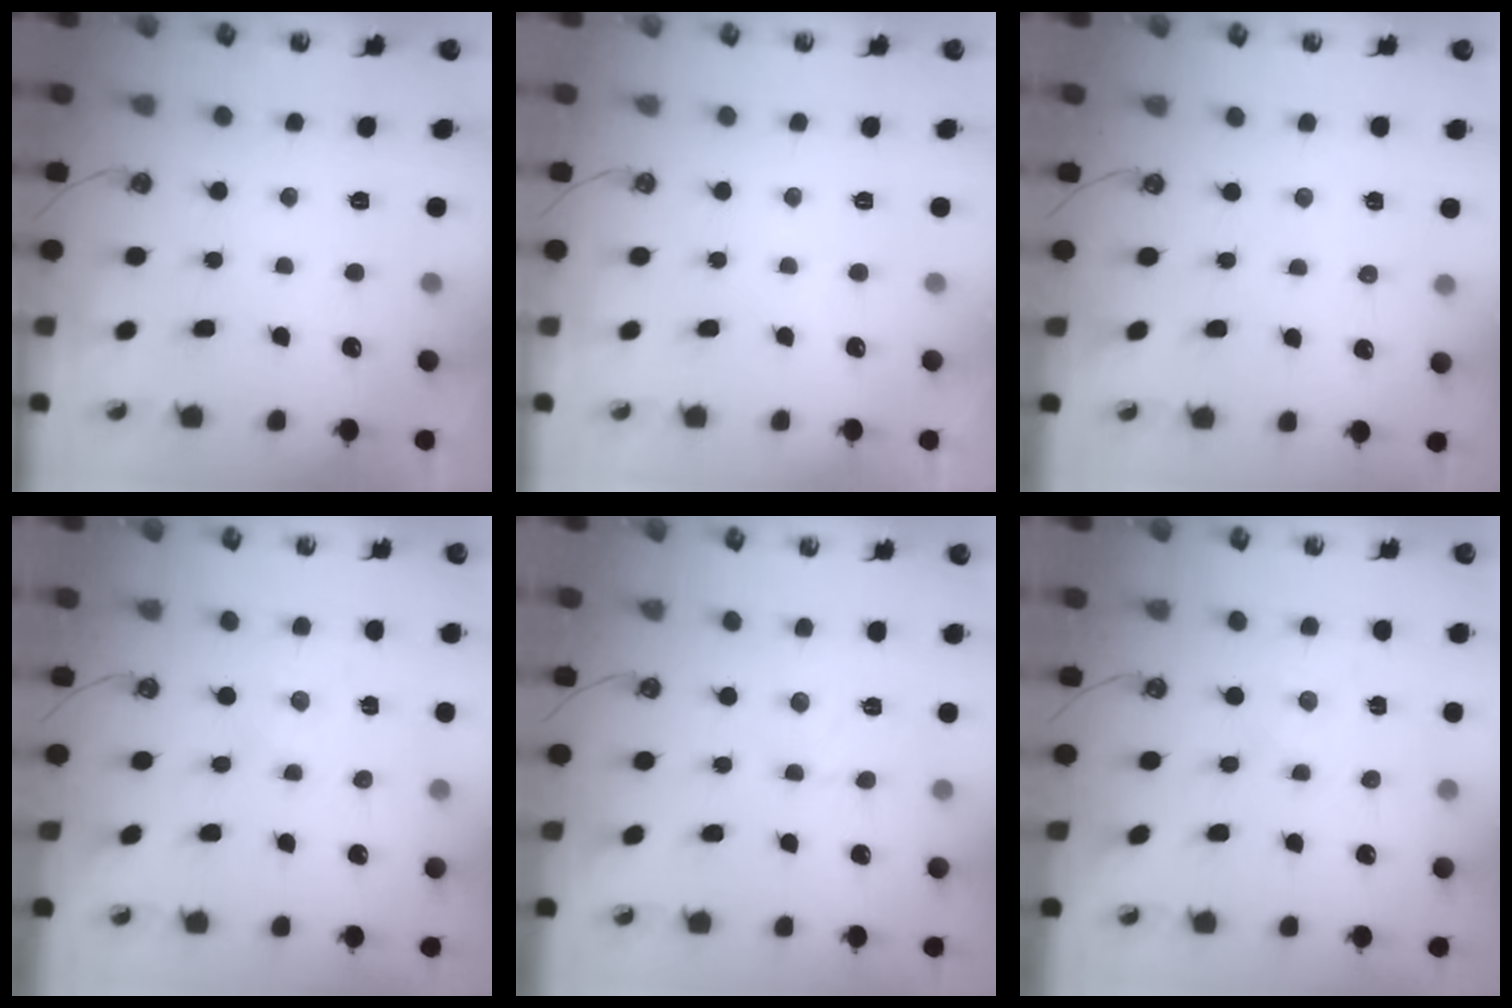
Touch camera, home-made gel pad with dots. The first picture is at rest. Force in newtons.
{"total": 0.0}
{"total": 2.6, "press": 2.6, "slide": 0.3}
{"total": 0.0}
{"total": 2.5, "press": 2.5, "slide": 0.3}
{"total": 0.0}